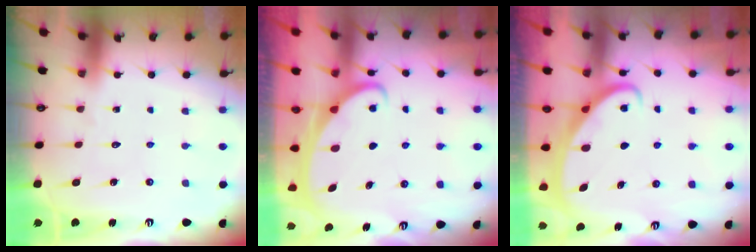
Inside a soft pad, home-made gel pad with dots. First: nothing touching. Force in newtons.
{"total": 2.3, "press": 2.2, "slide": 0.4}
{"total": 2.6, "press": 2.6, "slide": 0.4}